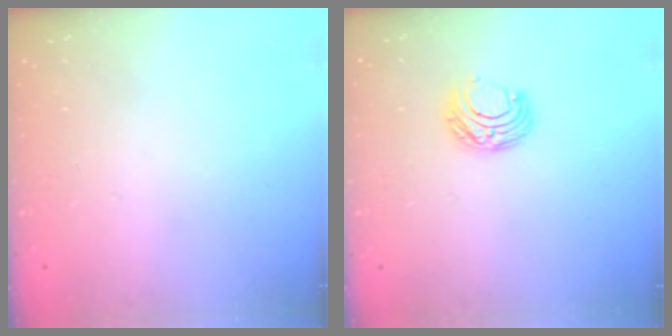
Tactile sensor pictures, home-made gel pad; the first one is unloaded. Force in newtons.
{"total": 6.4, "press": 6.3, "slide": 0.6}